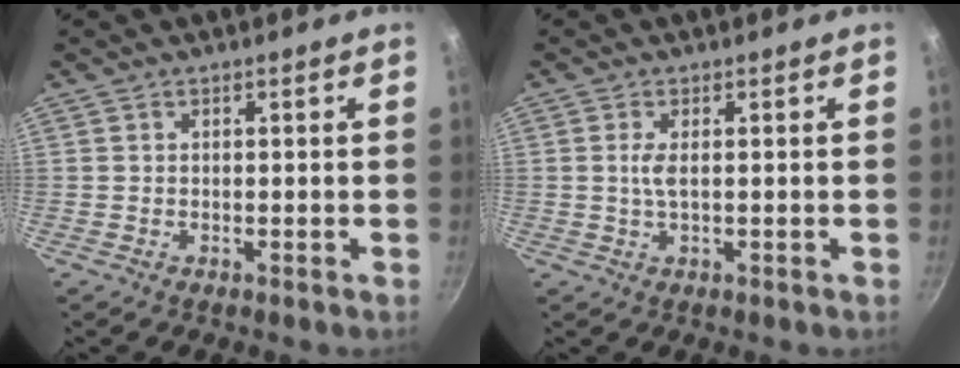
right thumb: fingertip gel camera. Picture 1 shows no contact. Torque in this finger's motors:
{"motor_torque": [1.07, -0.01, 0.71, -0.93, 0.13]}